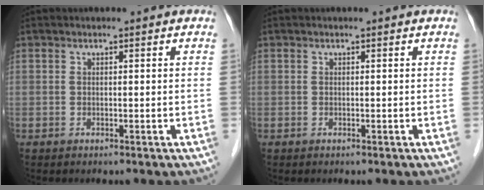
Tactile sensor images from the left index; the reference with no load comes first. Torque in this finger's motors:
{"motor_torque": [0.00, 0.00, 0.00, 0.00]}